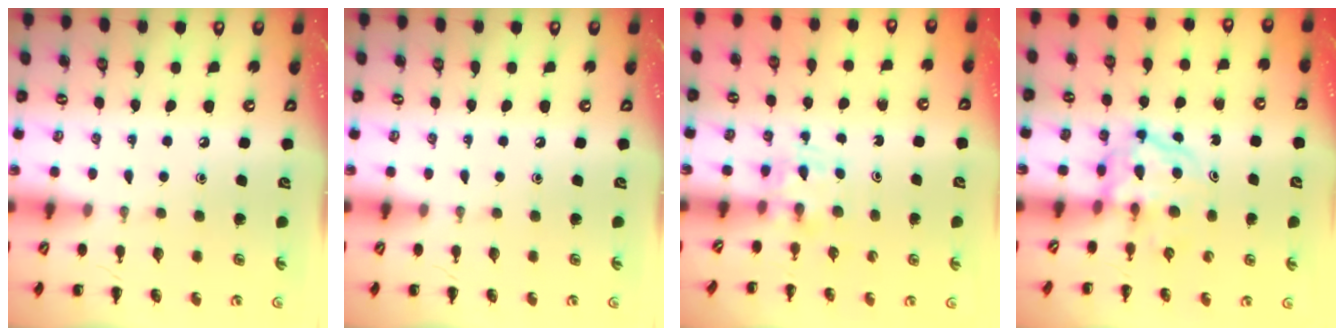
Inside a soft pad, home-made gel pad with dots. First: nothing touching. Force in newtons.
{"total": 0.0}
{"total": 2.8, "press": 2.6, "slide": 1.1}
{"total": 3.8, "press": 3.7, "slide": 0.4}